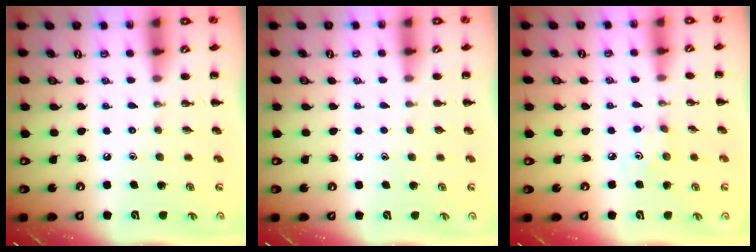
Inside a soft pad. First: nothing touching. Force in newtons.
{"total": 0.8, "press": 0.8, "slide": 0.1}
{"total": 2.6, "press": 2.5, "slide": 0.8}